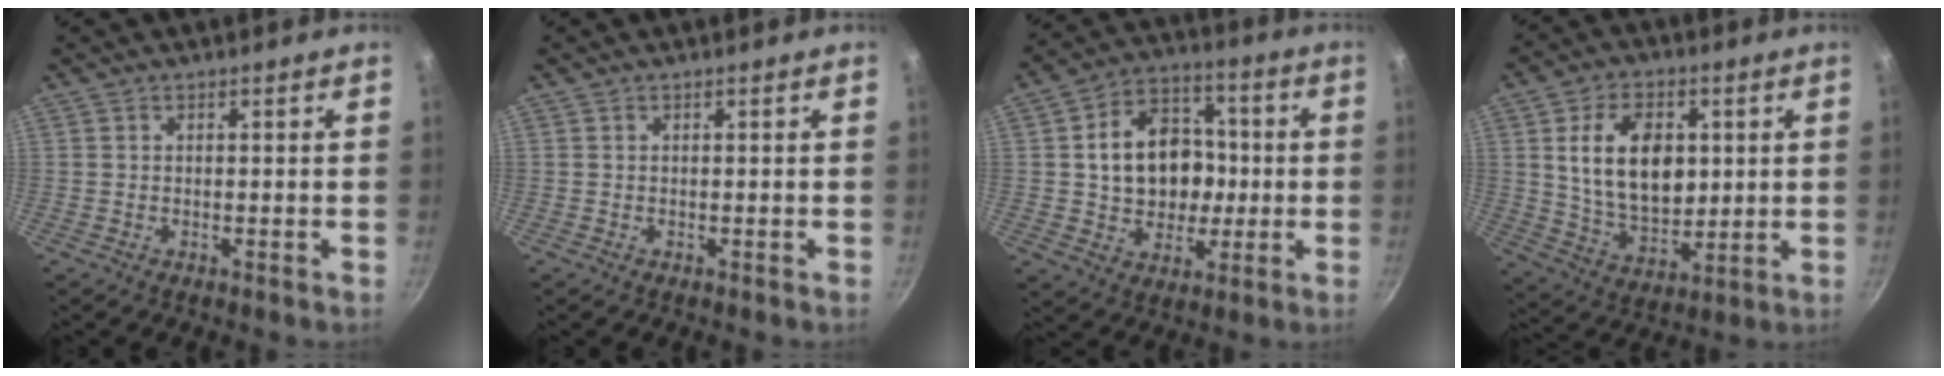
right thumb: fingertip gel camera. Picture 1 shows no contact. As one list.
[{"total": 0.0}, {"total": 15.5, "force": [0.4, 12.4, 9.3], "torque": [-0.112, 0.028, 0.008]}, {"total": 15.6, "force": [3.1, 10.3, 11.3], "torque": [-0.165, -0.015, 0.063]}]